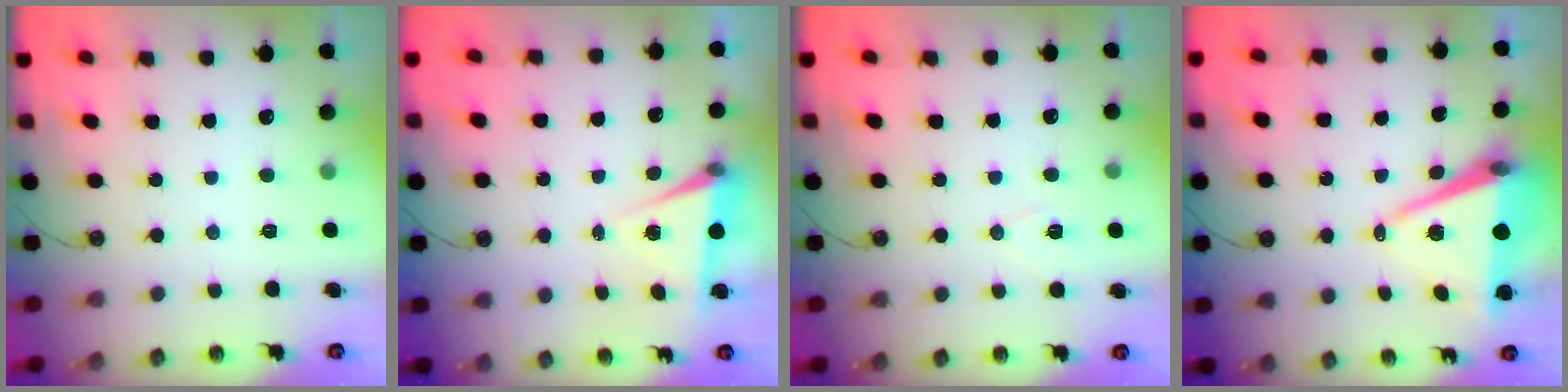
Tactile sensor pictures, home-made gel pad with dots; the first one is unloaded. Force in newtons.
{"total": 5.4, "press": 3.0, "slide": 4.5}
{"total": 7.9, "press": 6.5, "slide": 4.4}
{"total": 9.8, "press": 8.9, "slide": 4.1}